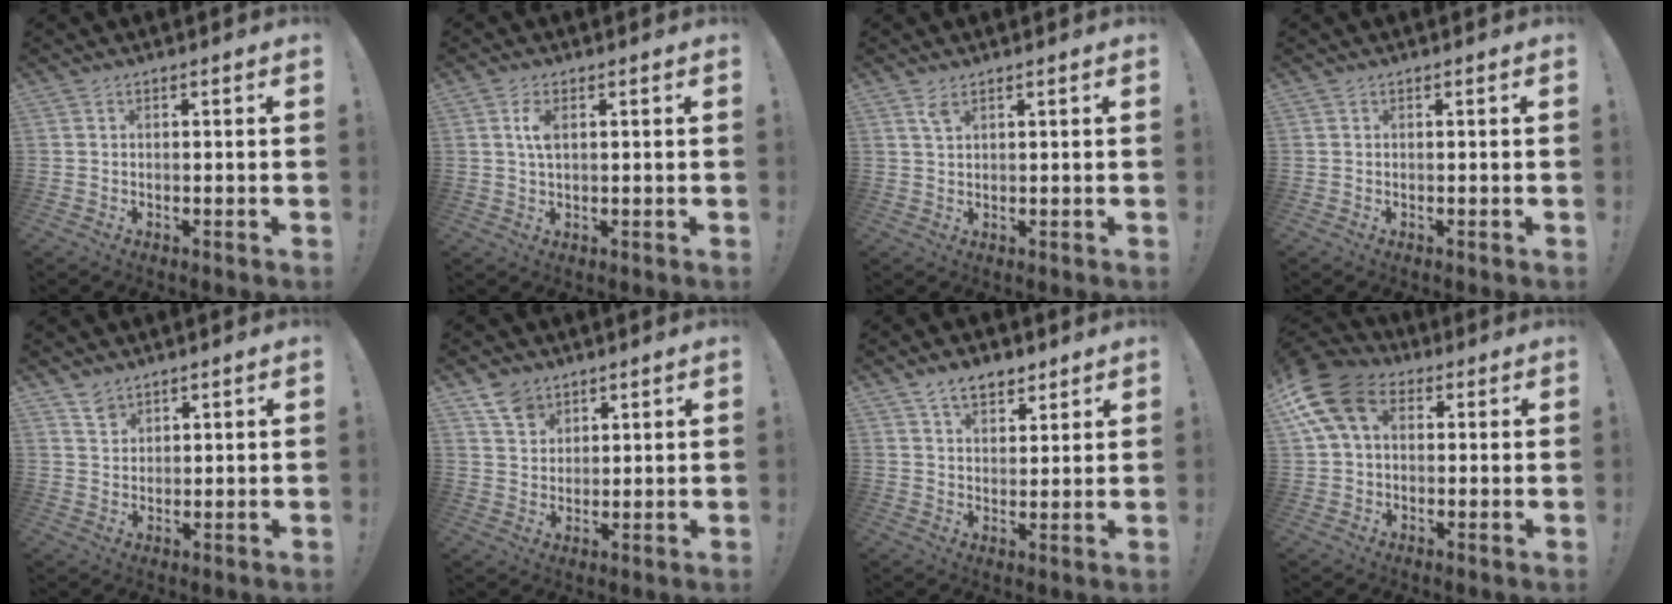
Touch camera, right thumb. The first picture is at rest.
{"total": 3.9, "force": [1.1, 1.9, 3.2], "torque": [-0.058, 0.003, 0.016]}
{"total": 2.8, "force": [1.6, 1.1, 2.0], "torque": [-0.035, -0.002, 0.028]}
{"total": 0.0}
{"total": 4.1, "force": [3.3, 2.2, 0.8], "torque": [-0.010, -0.020, 0.062]}
{"total": 7.4, "force": [5.3, 4.9, 1.7], "torque": [-0.027, -0.033, 0.102]}
{"total": 7.5, "force": [5.3, 4.2, 3.2], "torque": [-0.049, -0.021, 0.099]}
{"total": 15.1, "force": [5.4, 10.2, 9.8], "torque": [-0.191, -0.006, 0.103]}